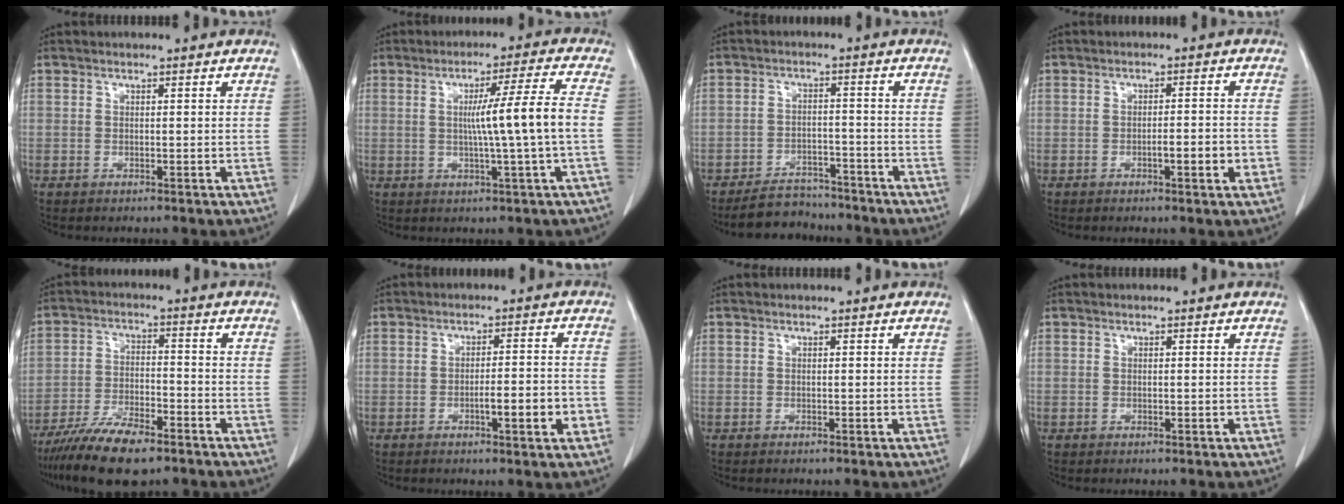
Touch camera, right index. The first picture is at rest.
{"total": 9.1, "force": [-0.4, -1.9, 8.9], "torque": [-0.142, 0.001, 0.000]}
{"total": 6.6, "force": [-6.0, 2.7, 0.7], "torque": [-0.008, 0.004, -0.098]}
{"total": 4.0, "force": [-1.4, 0.5, 3.7], "torque": [-0.054, 0.001, -0.018]}
{"total": 11.2, "force": [-8.6, 2.8, 6.7], "torque": [-0.120, -0.020, -0.151]}
{"total": 5.9, "force": [-2.1, 0.5, 5.4], "torque": [-0.079, 0.003, -0.028]}
{"total": 0.0}
{"total": 0.0}